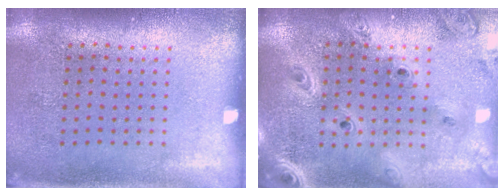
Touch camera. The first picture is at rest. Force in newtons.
{"total": 3.1, "press": 2.6, "slide": 1.7}